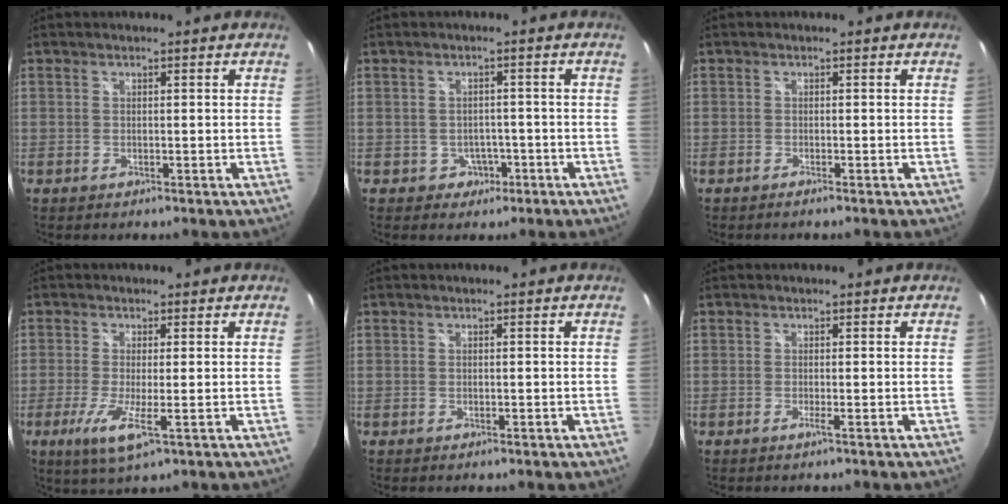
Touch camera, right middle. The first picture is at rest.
{"total": 3.6, "force": [-1.4, 3.2, 0.4], "torque": [-0.016, 0.009, -0.012]}
{"total": 1.0, "force": [-0.8, -0.2, 0.6], "torque": [-0.009, -0.002, -0.015]}
{"total": 5.8, "force": [-1.9, 0.4, 5.5], "torque": [-0.122, -0.020, -0.038]}
{"total": 0.0}
{"total": 0.6, "force": [-0.3, -0.2, 0.5], "torque": [-0.005, -0.006, -0.008]}